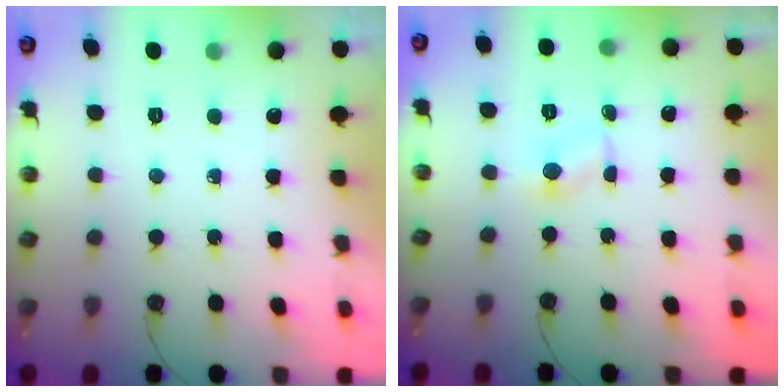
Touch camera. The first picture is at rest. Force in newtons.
{"total": 2.7, "press": 2.7, "slide": 0.3}